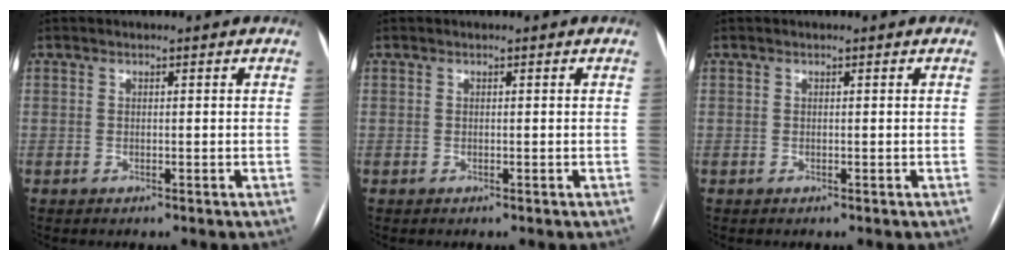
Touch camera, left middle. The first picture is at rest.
{"total": 0.0}
{"total": 0.0}